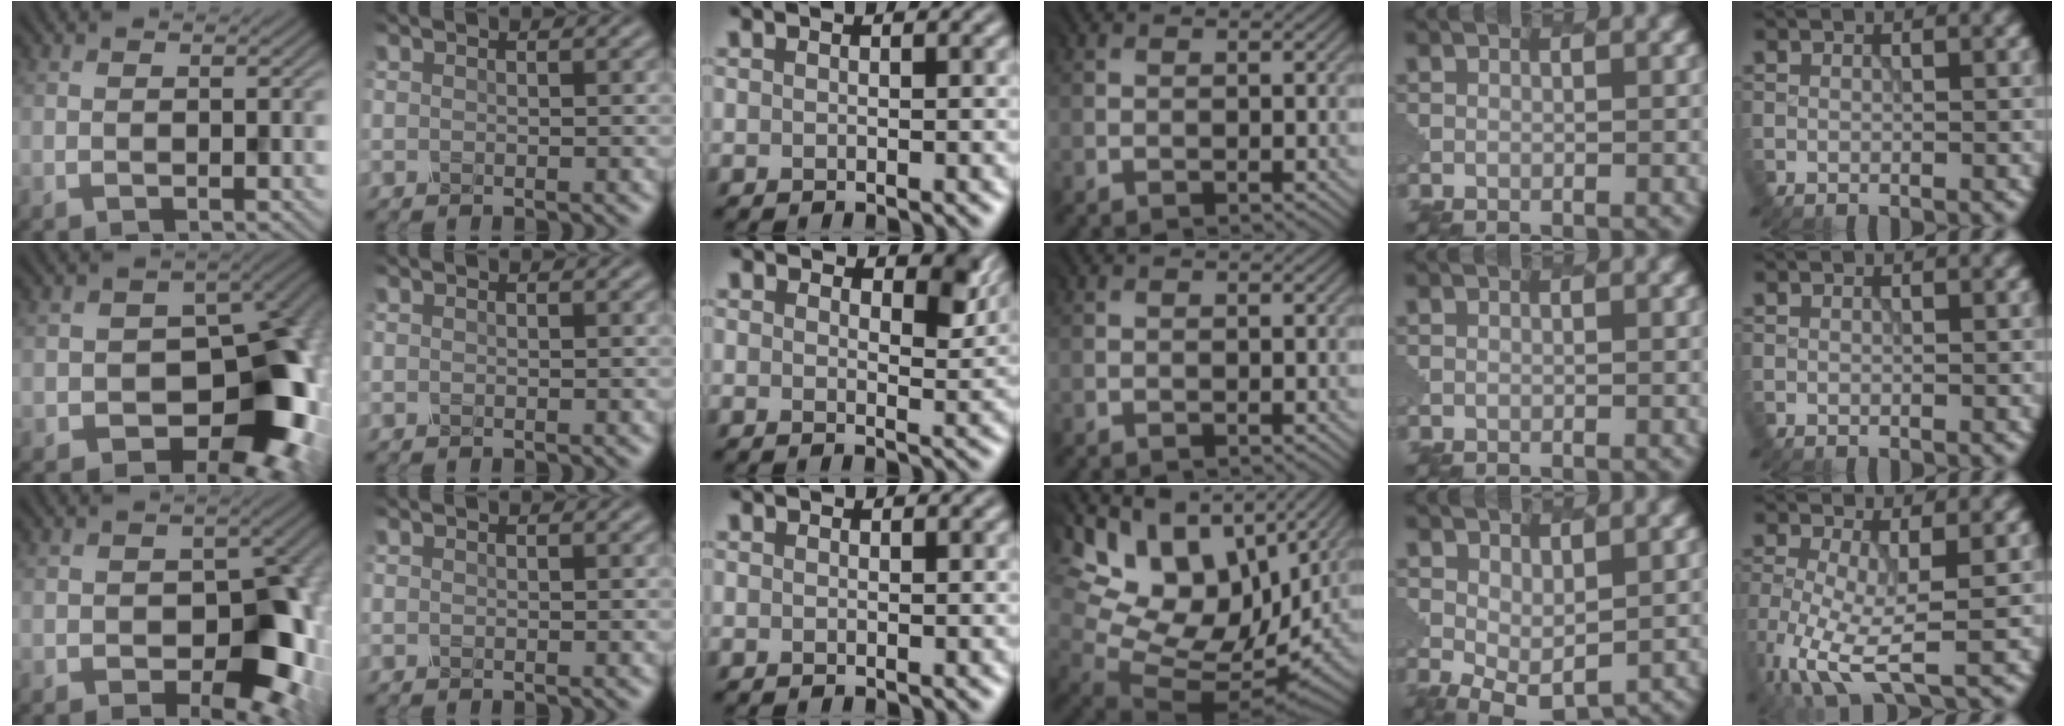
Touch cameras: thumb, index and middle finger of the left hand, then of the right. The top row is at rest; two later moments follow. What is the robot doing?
{"motion": "dispense", "object": "toothpaste"}